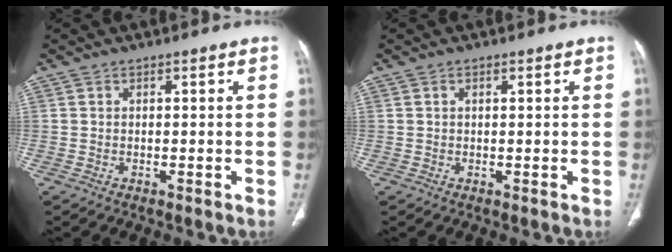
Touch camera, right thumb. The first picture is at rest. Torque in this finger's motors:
{"motor_torque": [-0.12, -0.11, -0.04, 0.23, 0.04]}